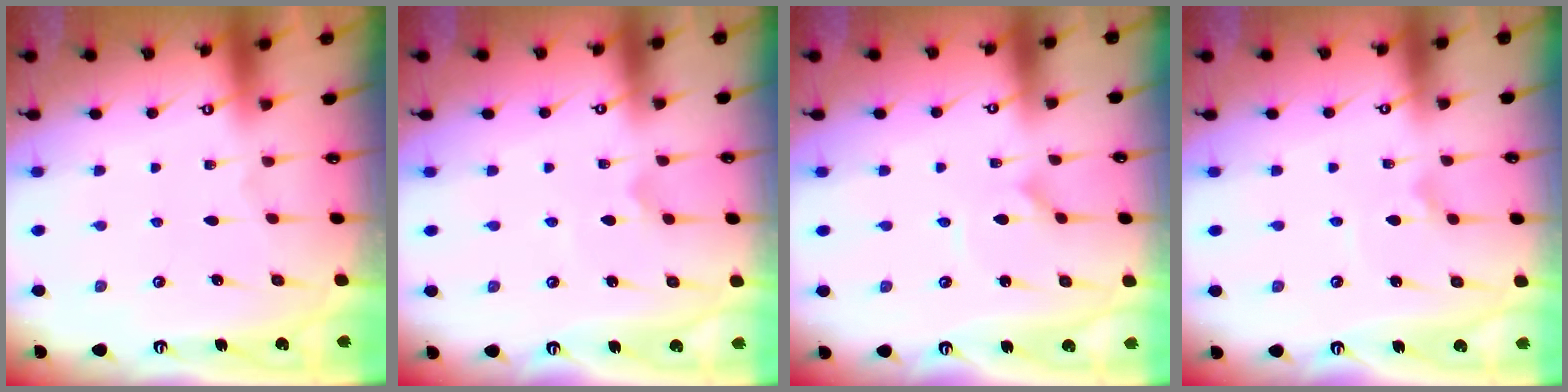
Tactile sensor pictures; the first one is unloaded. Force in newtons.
{"total": 2.1, "press": 2.1, "slide": 0.6}
{"total": 0.9, "press": 0.9, "slide": 0.0}
{"total": 1.3, "press": 1.3, "slide": 0.2}